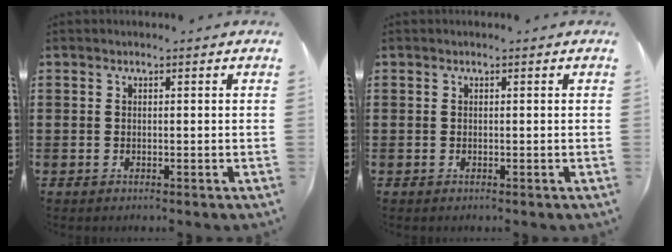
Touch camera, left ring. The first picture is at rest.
{"total": 0.0}